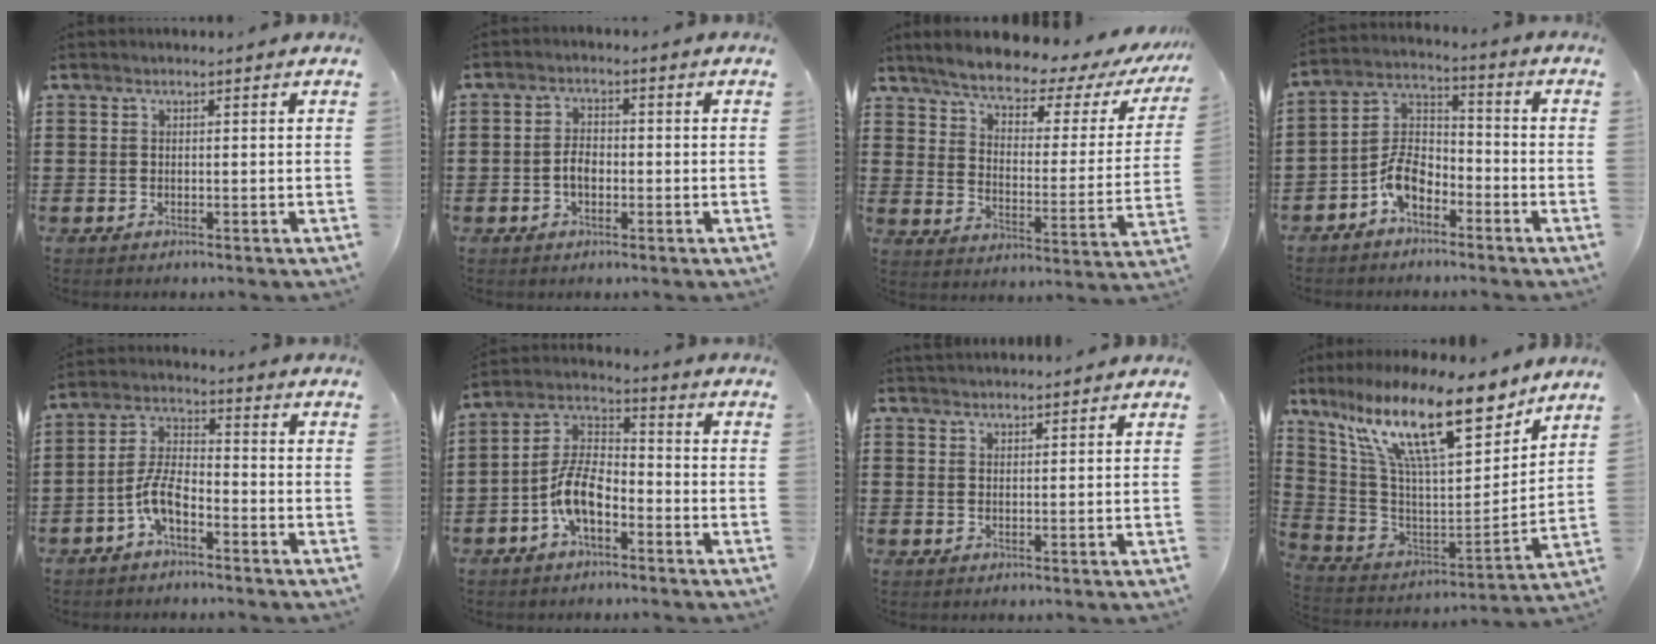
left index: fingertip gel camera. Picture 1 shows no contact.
{"total": 2.9, "force": [-0.7, 1.7, 2.3], "torque": [-0.052, 0.003, -0.017]}
{"total": 5.9, "force": [5.1, 1.1, 2.8], "torque": [-0.073, -0.038, 0.080]}
{"total": 7.3, "force": [-4.4, 3.9, 4.3], "torque": [-0.101, 0.014, -0.089]}
{"total": 6.3, "force": [-3.4, 2.4, 4.7], "torque": [-0.115, 0.002, -0.072]}
{"total": 8.4, "force": [-4.0, 3.7, 6.3], "torque": [-0.156, 0.002, -0.083]}
{"total": 1.7, "force": [1.6, 0.1, 0.1], "torque": [-0.006, 0.002, 0.033]}
{"total": 18.5, "force": [11.6, 4.8, 13.6], "torque": [-0.291, -0.056, 0.195]}